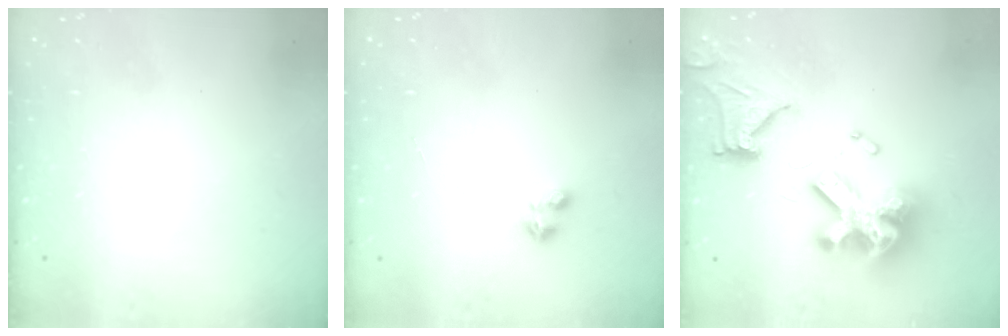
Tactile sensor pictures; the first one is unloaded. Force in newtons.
{"total": 1.5, "press": 1.5, "slide": 0.3}
{"total": 20.1, "press": 20.0, "slide": 2.1}